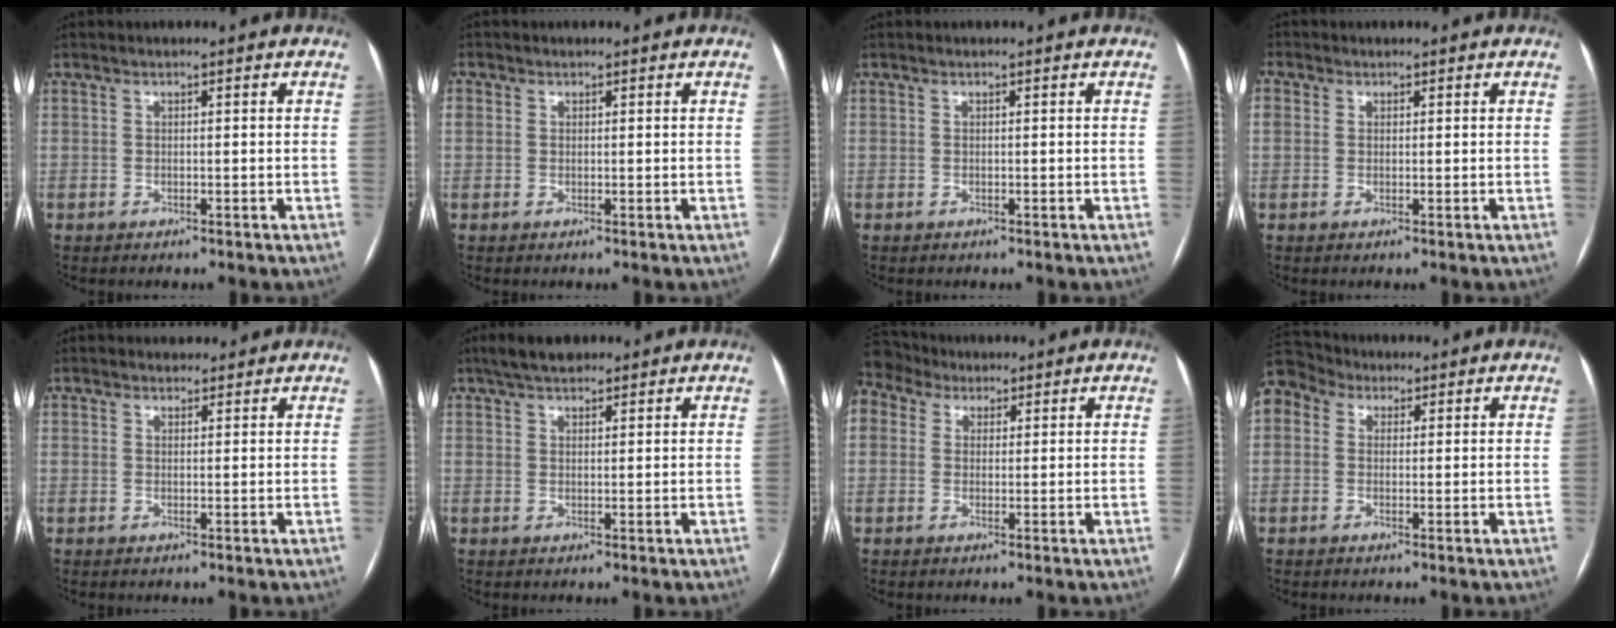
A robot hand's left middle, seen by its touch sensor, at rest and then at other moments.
{"total": 1.9, "force": [0.6, 1.7, 0.6], "torque": [-0.014, 0.009, 0.014]}
{"total": 0.0}
{"total": 3.3, "force": [1.0, 2.9, 1.1], "torque": [-0.035, 0.015, 0.024]}
{"total": 2.5, "force": [2.3, 1.1, 0.1], "torque": [0.000, 0.012, 0.031]}
{"total": 5.0, "force": [4.0, 1.9, 2.4], "torque": [-0.046, 0.022, 0.070]}
{"total": 5.1, "force": [3.8, 3.3, 0.9], "torque": [-0.030, 0.036, 0.077]}
{"total": 9.9, "force": [5.1, 7.5, 4.1], "torque": [-0.109, 0.061, 0.096]}